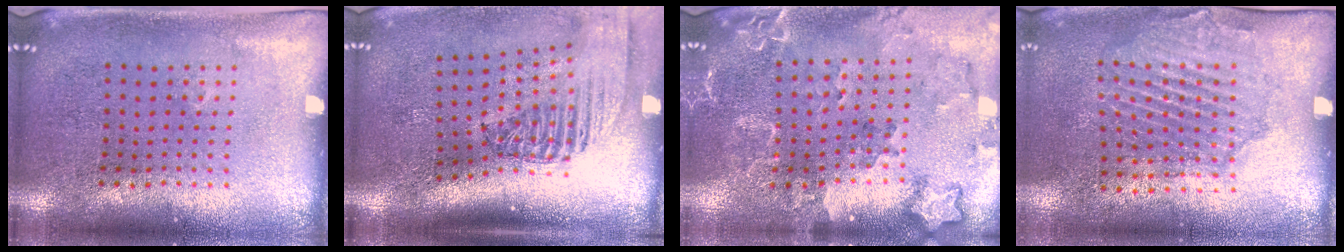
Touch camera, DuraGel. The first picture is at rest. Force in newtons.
{"total": 2.4, "press": 1.8, "slide": 1.7}
{"total": 2.0, "press": 1.9, "slide": 0.5}
{"total": 1.7, "press": 1.5, "slide": 0.8}